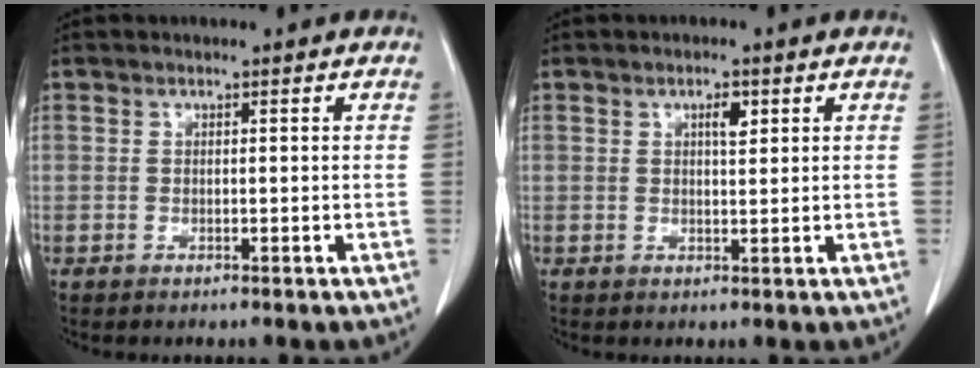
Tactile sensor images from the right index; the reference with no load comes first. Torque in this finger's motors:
{"motor_torque": [0.01, 0.01, 0.00, 0.04]}